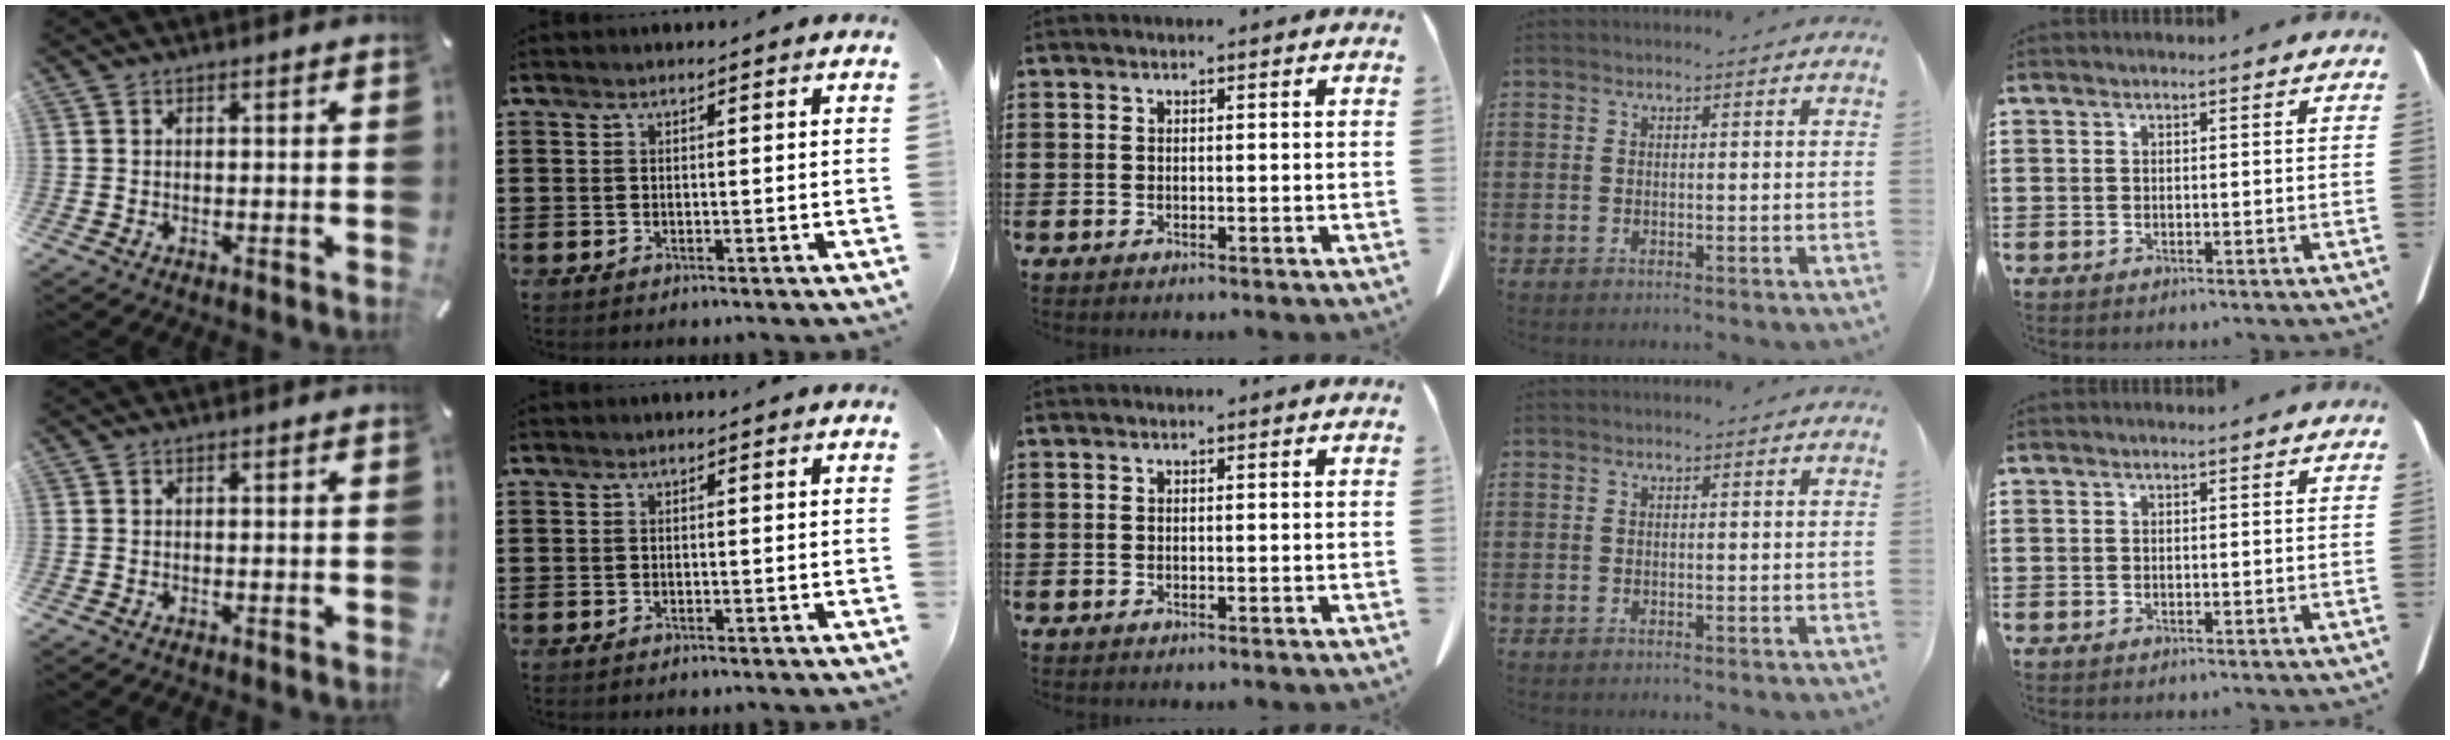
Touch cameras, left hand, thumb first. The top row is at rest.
{}